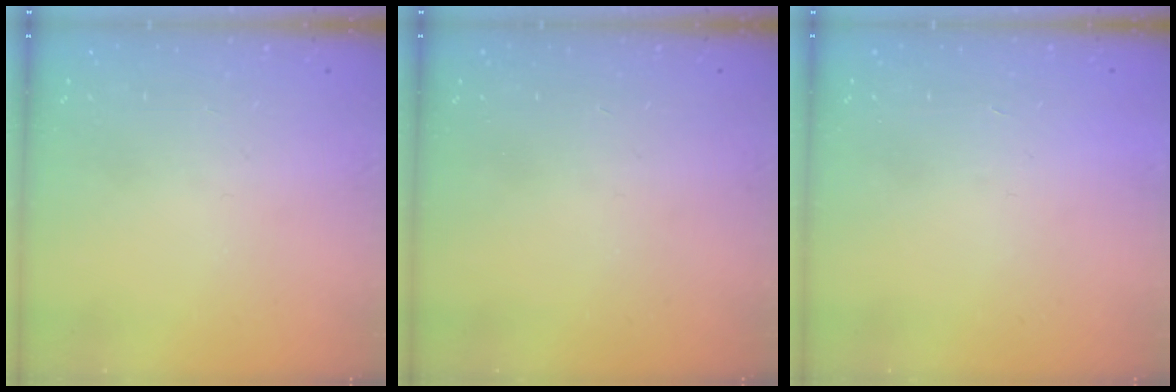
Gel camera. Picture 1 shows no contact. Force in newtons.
{"total": 0.0}
{"total": 1.7, "press": 1.7, "slide": 0.1}